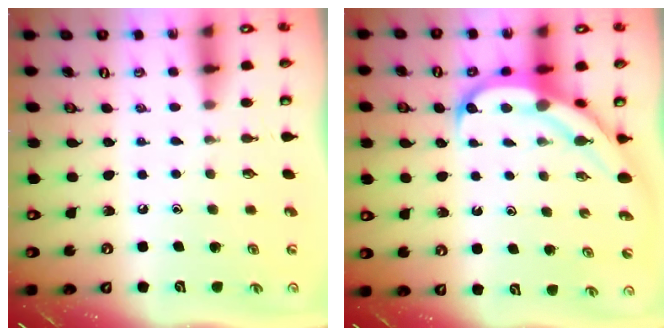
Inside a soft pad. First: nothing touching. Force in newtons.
{"total": 8.4, "press": 8.3, "slide": 1.0}